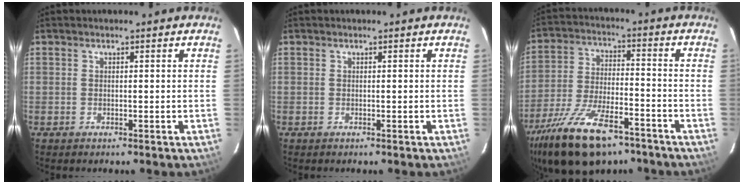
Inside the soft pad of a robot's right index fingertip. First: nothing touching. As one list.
[{"total": 0.0}, {"total": 19.8, "force": [-13.7, 8.1, 11.9], "torque": [-0.247, -0.031, -0.232]}]